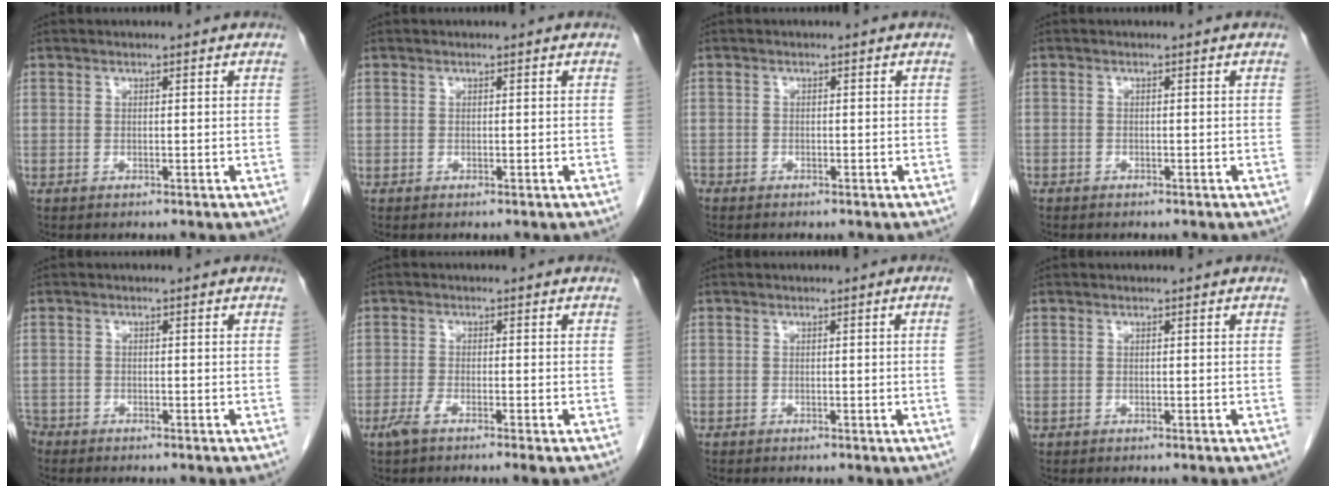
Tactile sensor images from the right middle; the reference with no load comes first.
{"total": 0.0}
{"total": 1.0, "force": [-0.9, 0.5, 0.2], "torque": [-0.009, 0.000, -0.018]}
{"total": 0.8, "force": [-0.7, 0.3, 0.3], "torque": [-0.007, 0.000, -0.011]}
{"total": 2.7, "force": [-2.4, 1.3, 0.2], "torque": [-0.008, 0.000, -0.046]}
{"total": 2.7, "force": [-1.8, 0.0, 2.0], "torque": [-0.043, -0.005, -0.040]}
{"total": 1.5, "force": [-0.4, -0.5, 1.4], "torque": [-0.015, 0.000, -0.007]}
{"total": 0.0}